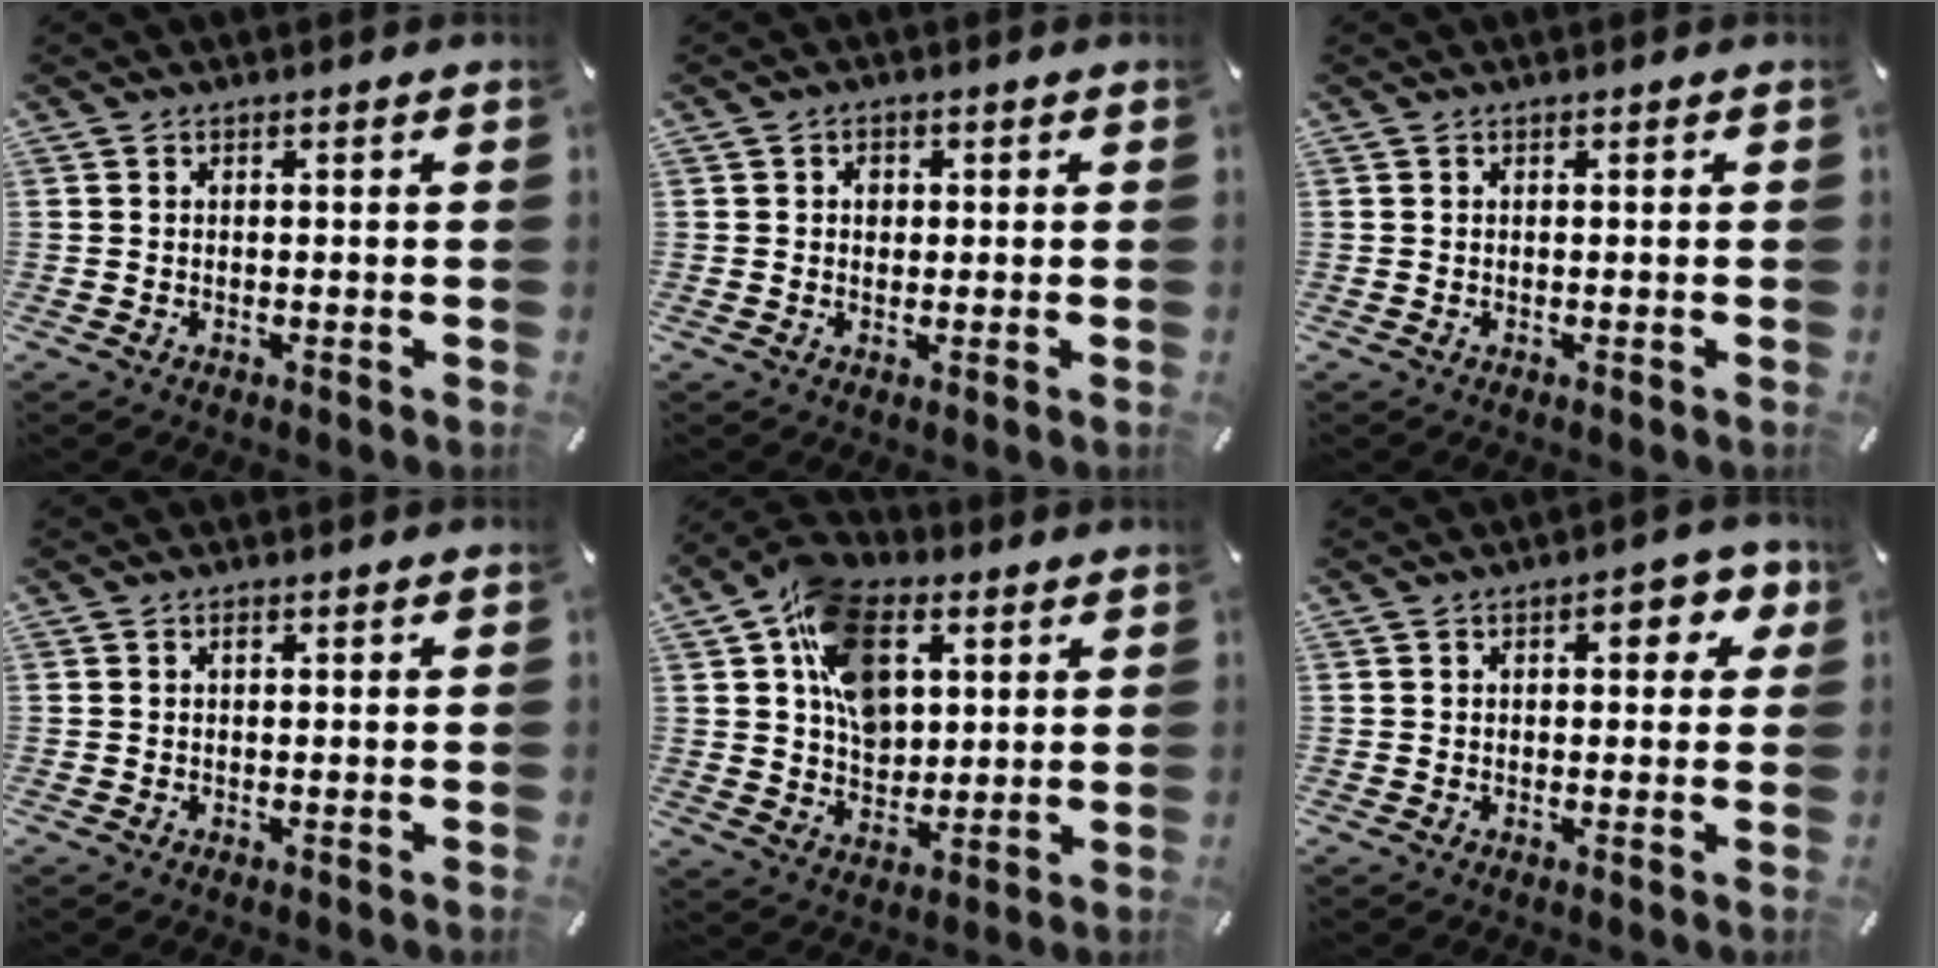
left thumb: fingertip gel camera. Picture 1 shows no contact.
{"total": 2.1, "force": [0.2, 1.8, 1.0], "torque": [-0.005, 0.001, -0.003]}
{"total": 0.0}
{"total": 0.7, "force": [0.2, 0.3, 0.5], "torque": [-0.011, 0.002, 0.004]}
{"total": 14.7, "force": [5.0, 10.6, 8.9], "torque": [-0.153, 0.002, 0.093]}
{"total": 6.3, "force": [2.0, 3.2, 5.0], "torque": [-0.061, -0.002, 0.026]}